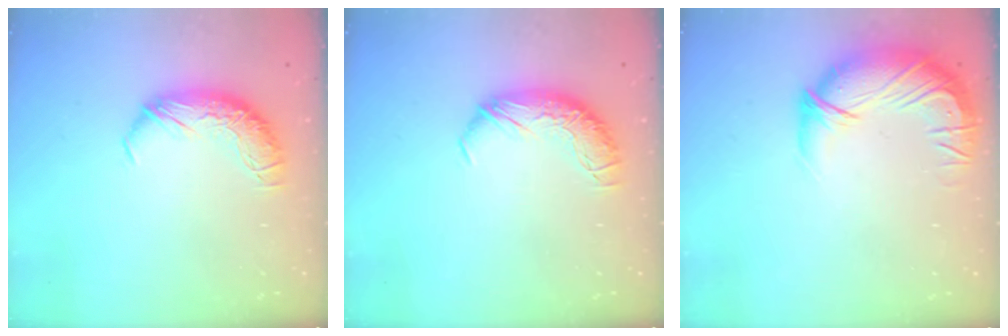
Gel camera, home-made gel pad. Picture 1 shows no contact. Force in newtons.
{"total": 0.0}
{"total": 3.0, "press": 0.1, "slide": 3.0}